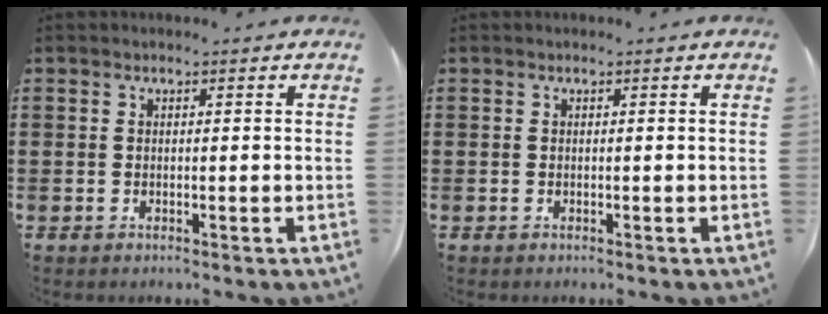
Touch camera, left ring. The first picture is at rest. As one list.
[{"total": 0.0}]